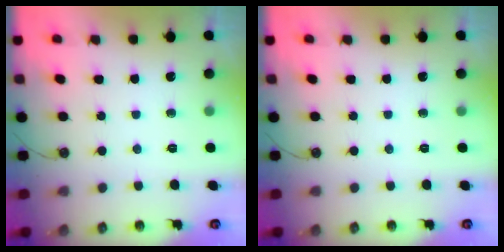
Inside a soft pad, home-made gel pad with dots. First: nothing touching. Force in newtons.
{"total": 0.0}